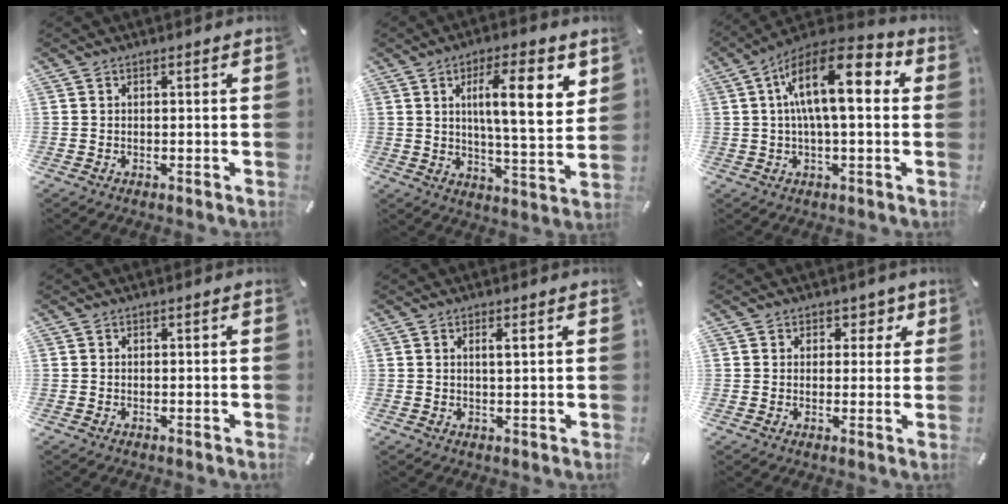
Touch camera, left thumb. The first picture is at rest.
{"total": 14.4, "force": [5.2, 4.1, 12.8], "torque": [-0.190, -0.010, 0.076]}
{"total": 15.6, "force": [3.3, 5.9, 14.0], "torque": [-0.244, -0.011, 0.049]}
{"total": 0.0}
{"total": 1.9, "force": [0.9, 0.2, 1.7], "torque": [-0.035, 0.000, 0.013]}
{"total": 3.9, "force": [1.7, 3.4, 1.1], "torque": [0.009, -0.008, 0.021]}